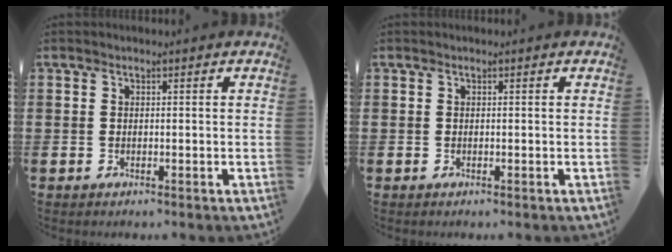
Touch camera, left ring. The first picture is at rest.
{"total": 0.0}